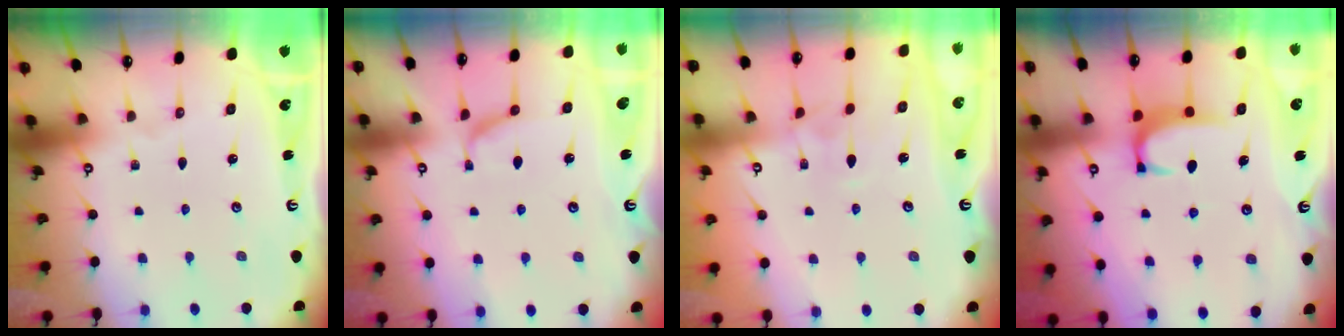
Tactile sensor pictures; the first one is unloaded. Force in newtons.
{"total": 2.3, "press": 2.0, "slide": 1.1}
{"total": 2.6, "press": 2.5, "slide": 0.7}
{"total": 1.9, "press": 1.9, "slide": 0.5}